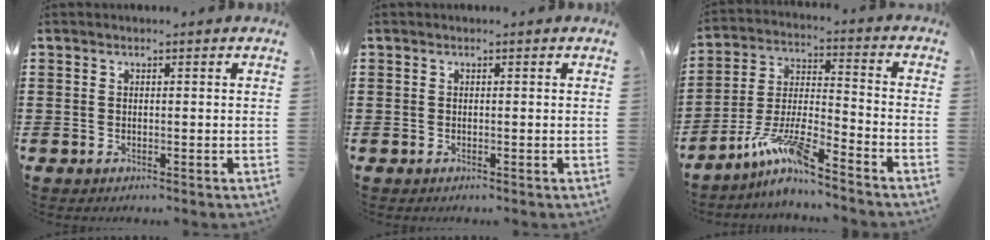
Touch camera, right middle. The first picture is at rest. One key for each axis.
{"total": 0.0}
{"total": 8.9, "fx": -7.2, "fy": 0.8, "fz": 5.1, "tx": -0.119, "ty": -0.007, "tz": -0.145}